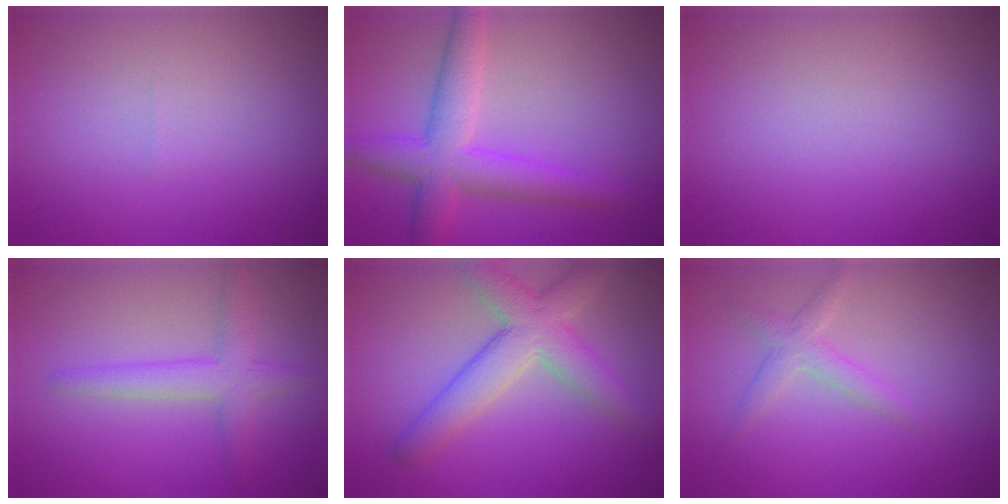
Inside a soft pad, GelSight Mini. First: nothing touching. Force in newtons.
{"total": 6.7, "press": 6.7, "slide": 0.2}
{"total": 0.0}
{"total": 3.2, "press": 3.2, "slide": 0.1}
{"total": 5.6, "press": 5.6, "slide": 0.2}
{"total": 2.0, "press": 2.0, "slide": 0.0}